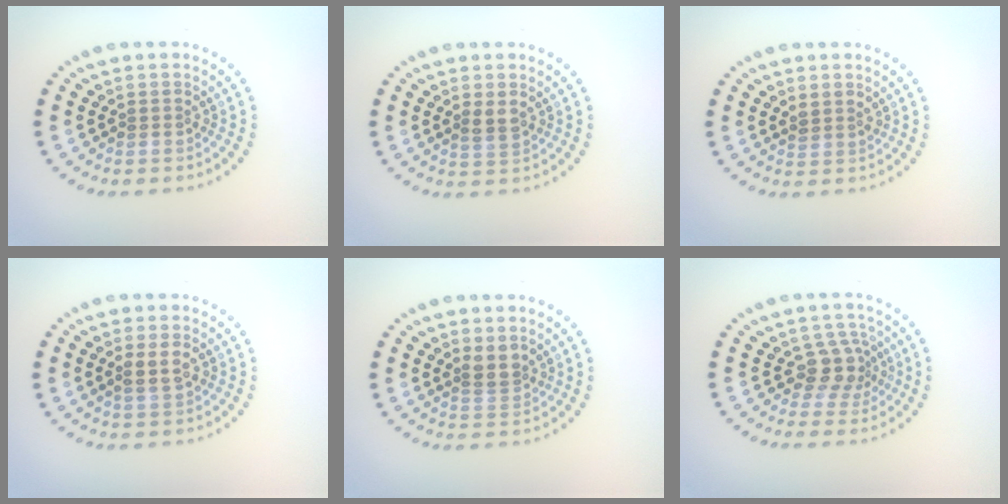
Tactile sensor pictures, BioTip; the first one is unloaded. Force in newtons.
{"total": 1.5, "press": 1.3, "slide": 0.7}
{"total": 1.1, "press": 1.0, "slide": 0.5}
{"total": 2.1, "press": 1.9, "slide": 0.7}
{"total": 2.1, "press": 1.6, "slide": 1.3}
{"total": 2.8, "press": 2.1, "slide": 1.8}